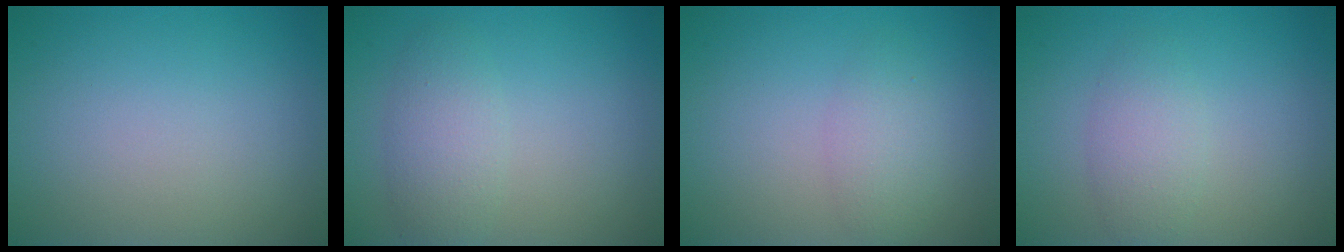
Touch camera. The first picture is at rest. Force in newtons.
{"total": 2.7, "press": 2.7, "slide": 0.1}
{"total": 2.1, "press": 2.1, "slide": 0.1}
{"total": 2.4, "press": 2.4, "slide": 0.0}